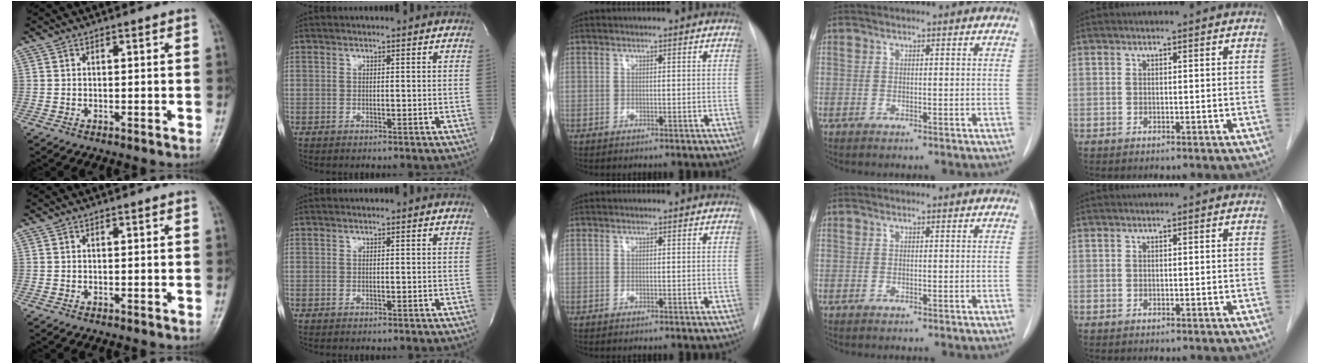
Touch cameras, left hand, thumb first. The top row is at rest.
{}